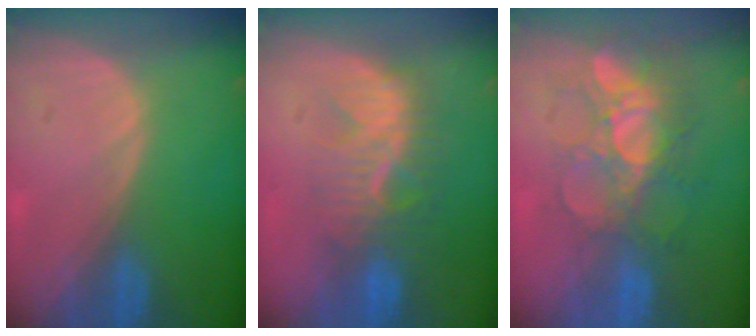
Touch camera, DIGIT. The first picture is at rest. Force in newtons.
{"total": 8.6, "press": 8.0, "slide": 2.9}
{"total": 9.7, "press": 8.5, "slide": 4.6}